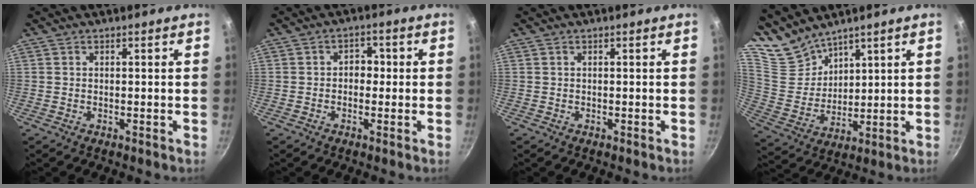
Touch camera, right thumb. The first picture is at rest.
{"total": 3.0, "force": [-0.2, 2.4, 1.8], "torque": [-0.004, 0.007, -0.009]}
{"total": 0.0}
{"total": 8.9, "force": [7.8, 3.9, 1.8], "torque": [-0.020, -0.037, 0.176]}